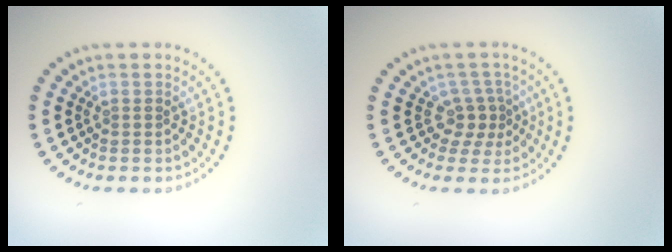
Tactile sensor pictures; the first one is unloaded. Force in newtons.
{"total": 2.5, "press": 1.7, "slide": 1.9}